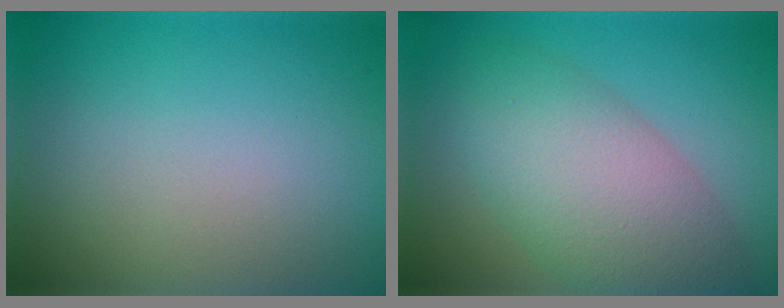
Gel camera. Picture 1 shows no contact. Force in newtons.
{"total": 8.0, "press": 8.0, "slide": 0.2}